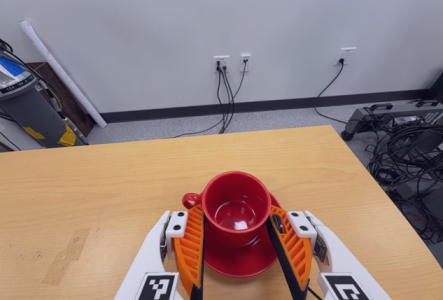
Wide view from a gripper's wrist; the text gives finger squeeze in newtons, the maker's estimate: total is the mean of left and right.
{"total": 2.5, "left": 2.4, "right": 2.7}